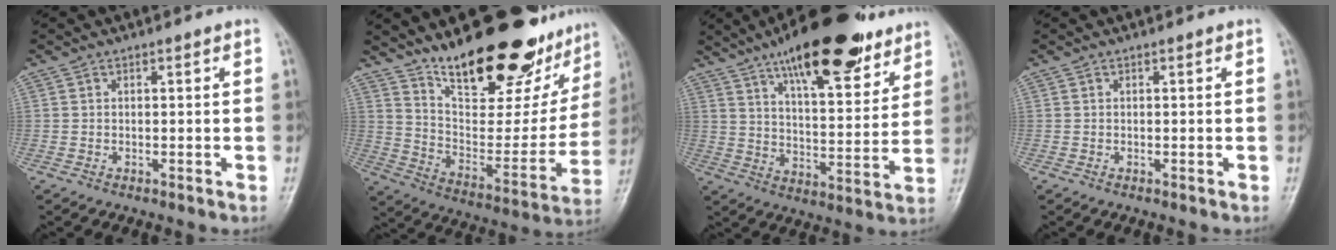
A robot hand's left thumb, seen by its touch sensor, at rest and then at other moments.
{"total": 27.5, "force": [19.8, 10.3, 16.1], "torque": [-0.203, -0.099, 0.303]}
{"total": 20.8, "force": [13.9, 7.2, 13.8], "torque": [-0.166, -0.054, 0.214]}
{"total": 0.0}